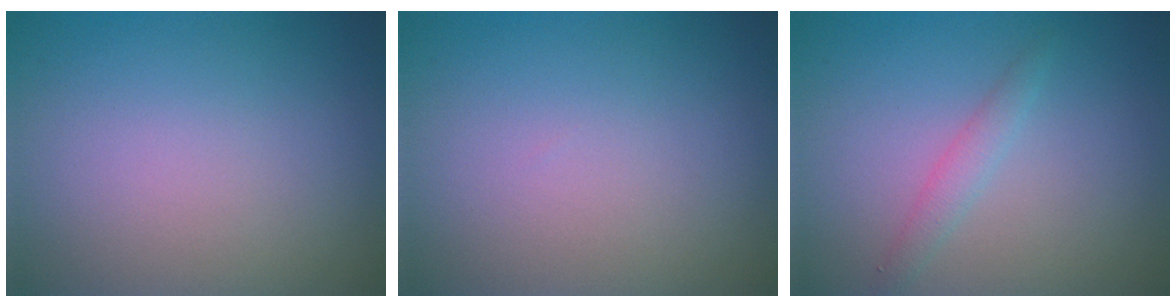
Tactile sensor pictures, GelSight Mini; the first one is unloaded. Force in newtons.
{"total": 0.0}
{"total": 1.1, "press": 1.1, "slide": 0.1}